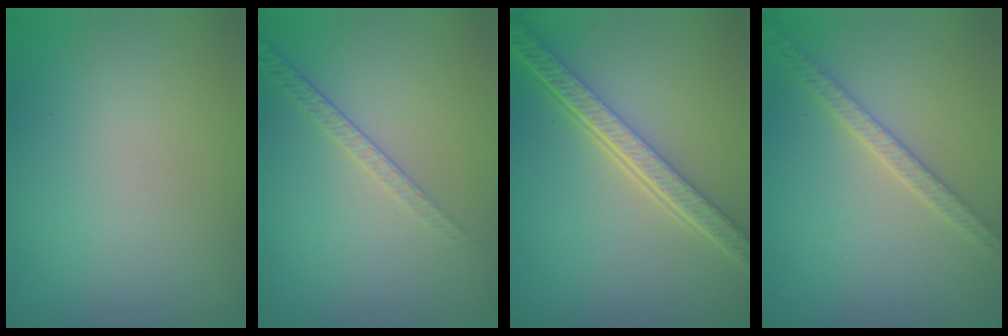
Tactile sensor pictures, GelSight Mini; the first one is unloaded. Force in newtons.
{"total": 1.6, "press": 1.0, "slide": 1.3}
{"total": 5.8, "press": 4.4, "slide": 3.7}
{"total": 2.5, "press": 2.4, "slide": 0.4}